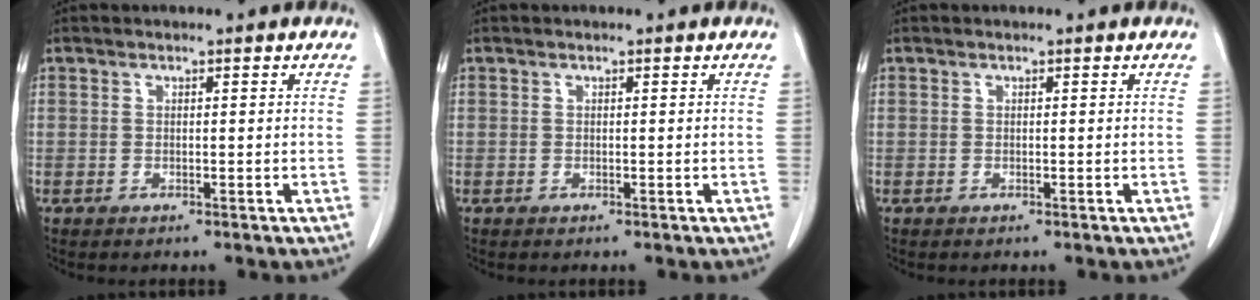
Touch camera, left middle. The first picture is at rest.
{"total": 0.0}
{"total": 0.0}